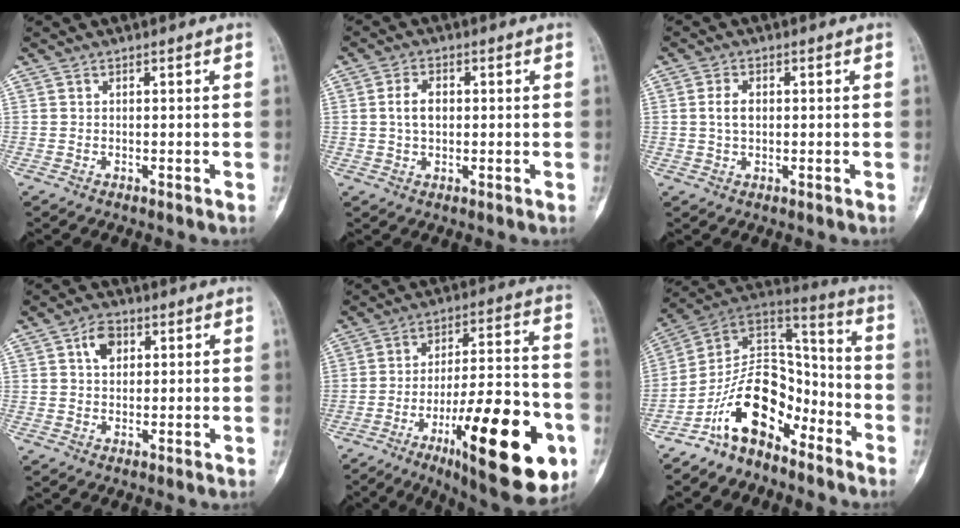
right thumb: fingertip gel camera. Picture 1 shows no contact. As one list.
[{"total": 4.3, "force": [0.4, 2.8, 3.3], "torque": [-0.060, 0.007, 0.005]}, {"total": 3.3, "force": [0.3, 2.1, 2.5], "torque": [-0.047, 0.004, 0.004]}, {"total": 4.7, "force": [1.6, 3.3, 3.0], "torque": [-0.037, 0.003, 0.024]}, {"total": 27.0, "force": [-10.6, 8.0, 23.5], "torque": [-0.309, 0.044, -0.151]}, {"total": 15.6, "force": [-9.1, 8.9, 9.0], "torque": [-0.124, 0.108, -0.173]}]